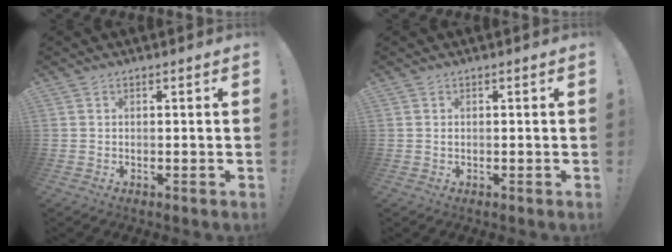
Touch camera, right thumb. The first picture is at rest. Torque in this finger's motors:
{"motor_torque": [0.03, 0.11, 0.09, -0.15, 0.00]}